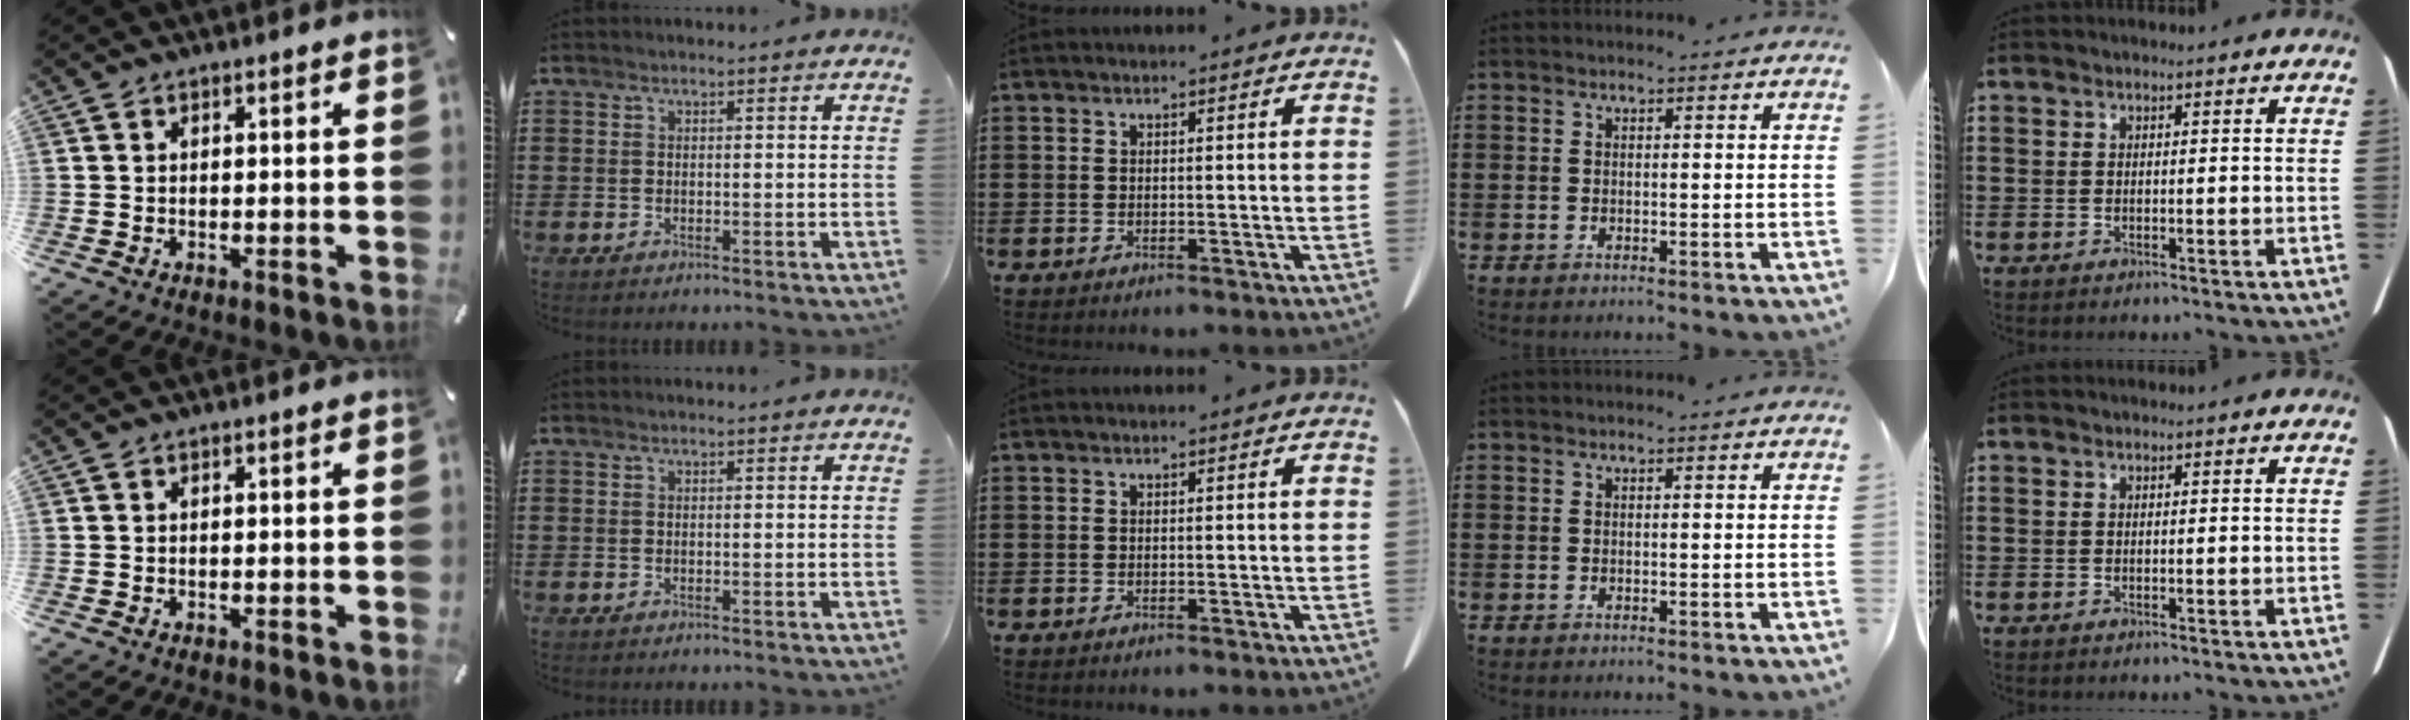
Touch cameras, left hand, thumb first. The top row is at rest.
{}